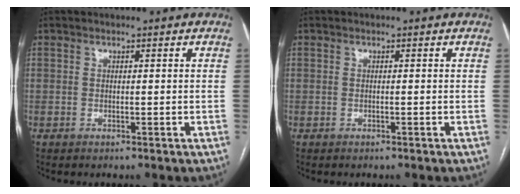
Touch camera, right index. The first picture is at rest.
{"total": 0.0}